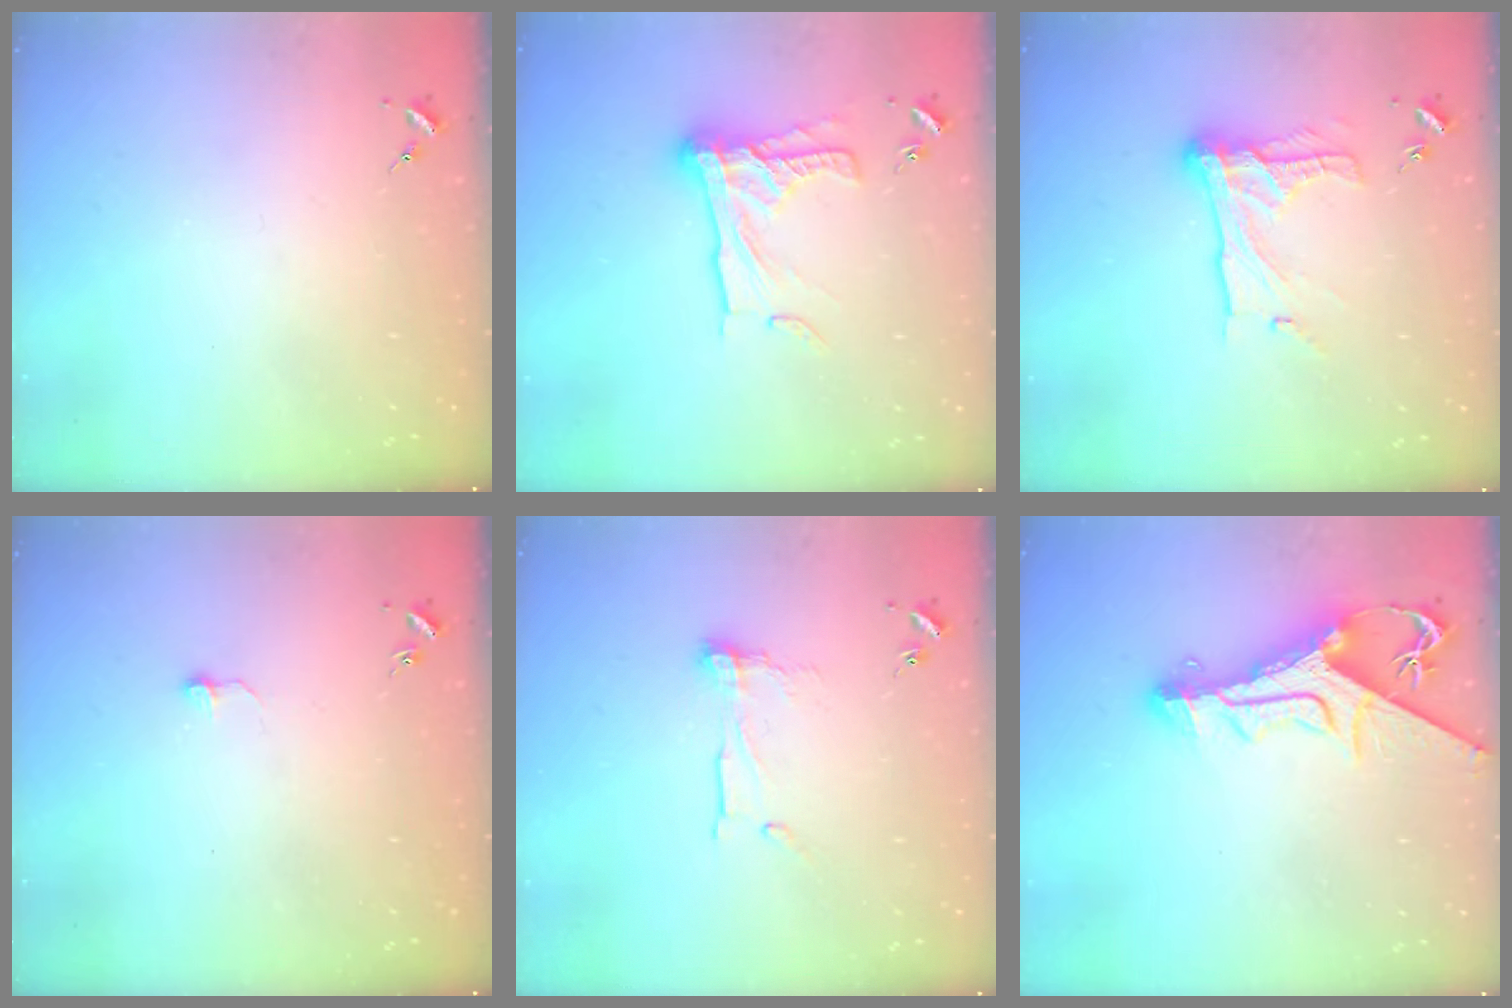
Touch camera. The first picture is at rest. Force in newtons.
{"total": 17.2, "press": 17.2, "slide": 1.4}
{"total": 15.8, "press": 15.8, "slide": 1.2}
{"total": 3.8, "press": 3.8, "slide": 0.3}
{"total": 8.8, "press": 8.7, "slide": 0.7}
{"total": 14.2, "press": 14.2, "slide": 1.5}